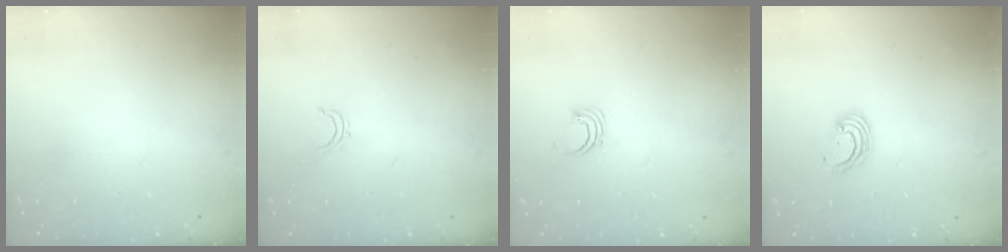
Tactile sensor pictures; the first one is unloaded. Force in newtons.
{"total": 3.6, "press": 3.6, "slide": 0.3}
{"total": 2.5, "press": 2.5, "slide": 0.1}
{"total": 3.1, "press": 3.1, "slide": 0.1}